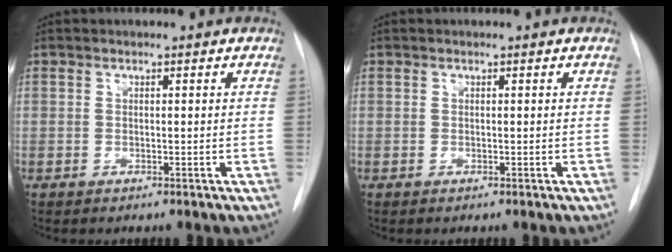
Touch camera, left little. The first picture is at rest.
{"total": 0.0}